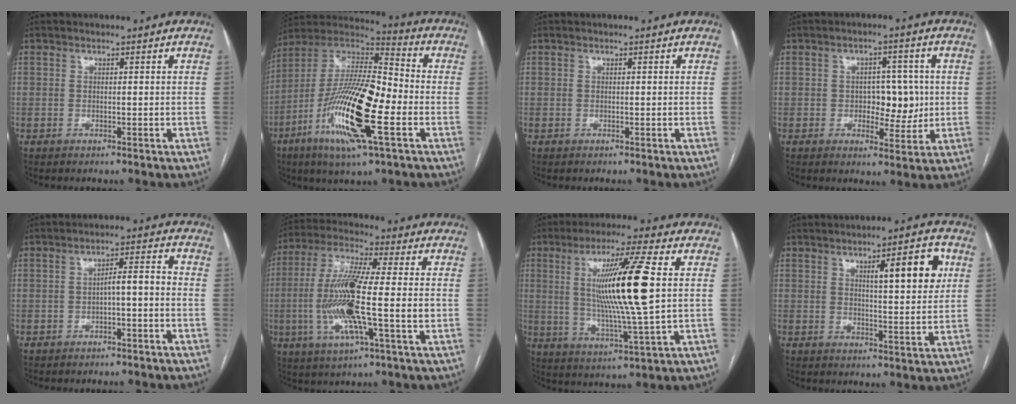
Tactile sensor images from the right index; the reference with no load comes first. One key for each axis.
{"total": 20.6, "fx": -6.6, "fy": 3.4, "fz": 19.2, "tx": -0.392, "ty": -0.020, "tz": -0.125}
{"total": 0.0}
{"total": 6.4, "fx": -0.1, "fy": 3.8, "fz": 5.2, "tx": -0.064, "ty": 0.009, "tz": 0.006}
{"total": 4.0, "fx": -1.3, "fy": 0.9, "fz": 3.7, "tx": -0.055, "ty": 0.021, "tz": -0.016}
{"total": 15.1, "fx": -2.1, "fy": 1.1, "fz": 14.9, "tx": -0.301, "ty": -0.006, "tz": -0.044}
{"total": 14.8, "fx": 2.1, "fy": -1.0, "fz": 14.7, "tx": -0.273, "ty": -0.005, "tz": 0.035}
{"total": 8.9, "fx": 3.3, "fy": 1.7, "fz": 8.1, "tx": -0.113, "ty": 0.006, "tz": 0.047}